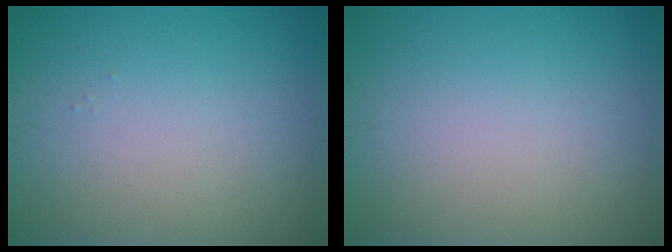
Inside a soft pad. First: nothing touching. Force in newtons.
{"total": 0.0}